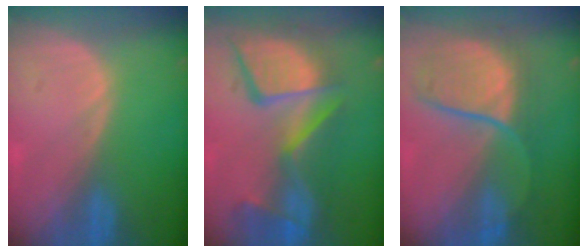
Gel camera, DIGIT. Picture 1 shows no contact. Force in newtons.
{"total": 13.6, "press": 11.2, "slide": 7.8}
{"total": 8.8, "press": 8.4, "slide": 2.6}